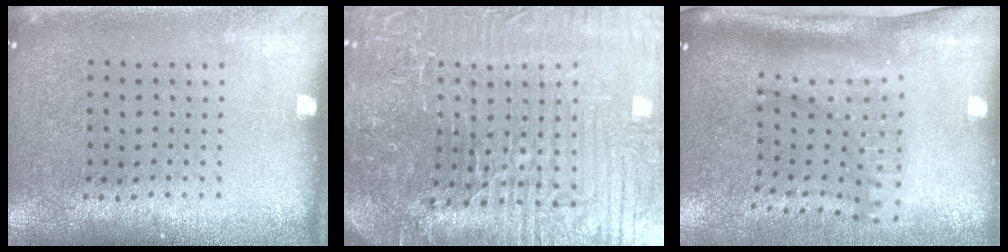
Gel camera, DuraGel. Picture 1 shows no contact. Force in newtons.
{"total": 7.2, "press": 6.4, "slide": 3.3}
{"total": 2.3, "press": 1.6, "slide": 1.6}